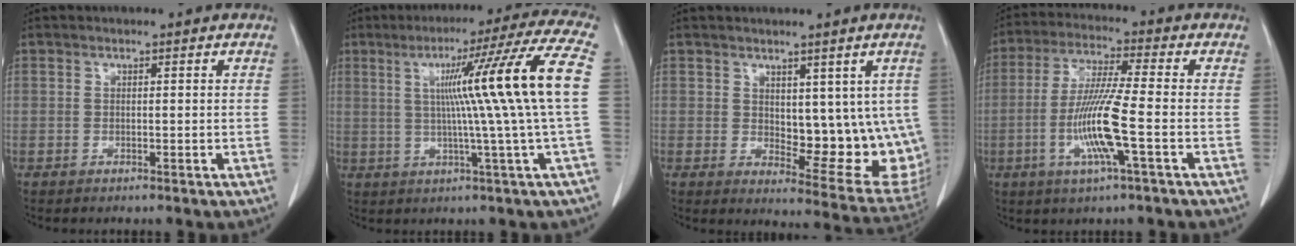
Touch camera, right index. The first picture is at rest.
{"total": 15.8, "force": [1.8, -2.8, 15.5], "torque": [-0.209, 0.017, 0.021]}
{"total": 13.0, "force": [1.3, 6.3, 11.3], "torque": [-0.130, -0.014, 0.032]}
{"total": 10.9, "force": [-2.9, -0.1, 10.5], "torque": [-0.211, -0.011, -0.061]}